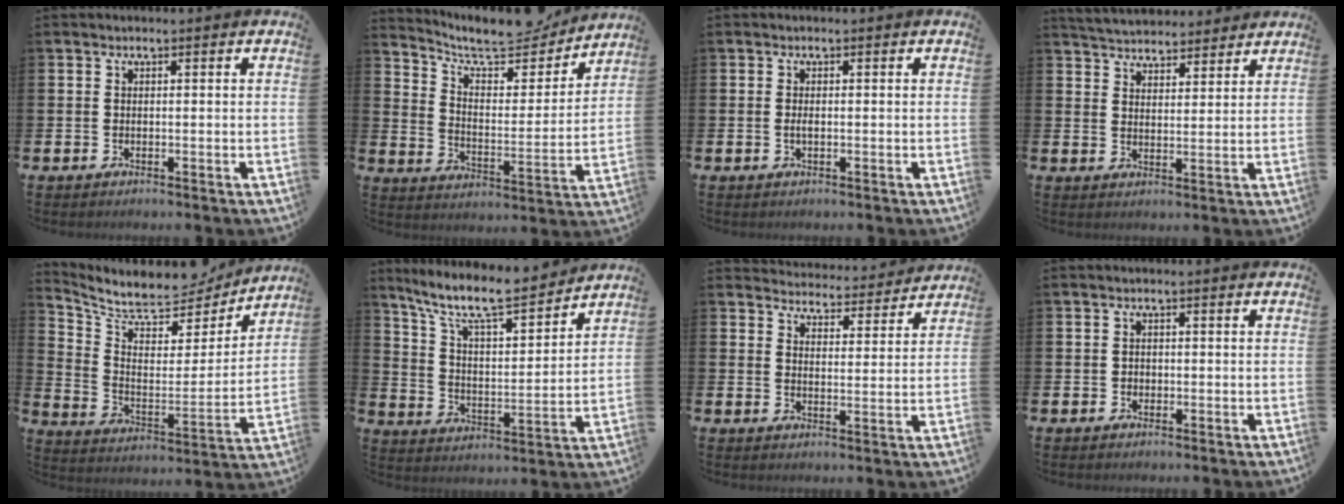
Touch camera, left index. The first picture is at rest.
{"total": 9.5, "force": [8.5, 2.7, 3.2], "torque": [-0.091, -0.059, 0.146]}
{"total": 0.9, "force": [-0.2, 0.4, 0.8], "torque": [-0.016, 0.002, -0.004]}
{"total": 4.9, "force": [4.8, 0.9, -0.1], "torque": [-0.015, -0.027, 0.087]}
{"total": 8.3, "force": [7.7, 2.6, 1.9], "torque": [-0.079, -0.062, 0.131]}
{"total": 9.9, "force": [8.8, 1.6, 4.4], "torque": [-0.118, -0.054, 0.150]}
{"total": 4.4, "force": [4.4, 0.7, -0.1], "torque": [-0.006, -0.041, 0.073]}
{"total": 0.8, "force": [-0.2, 0.8, 0.2], "torque": [-0.005, 0.007, -0.005]}